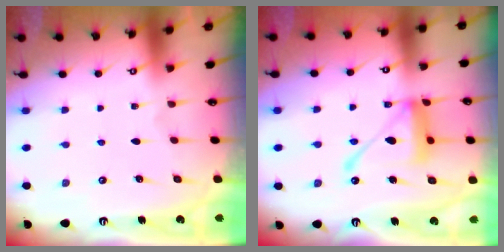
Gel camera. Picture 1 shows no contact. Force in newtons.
{"total": 13.8, "press": 13.7, "slide": 1.4}